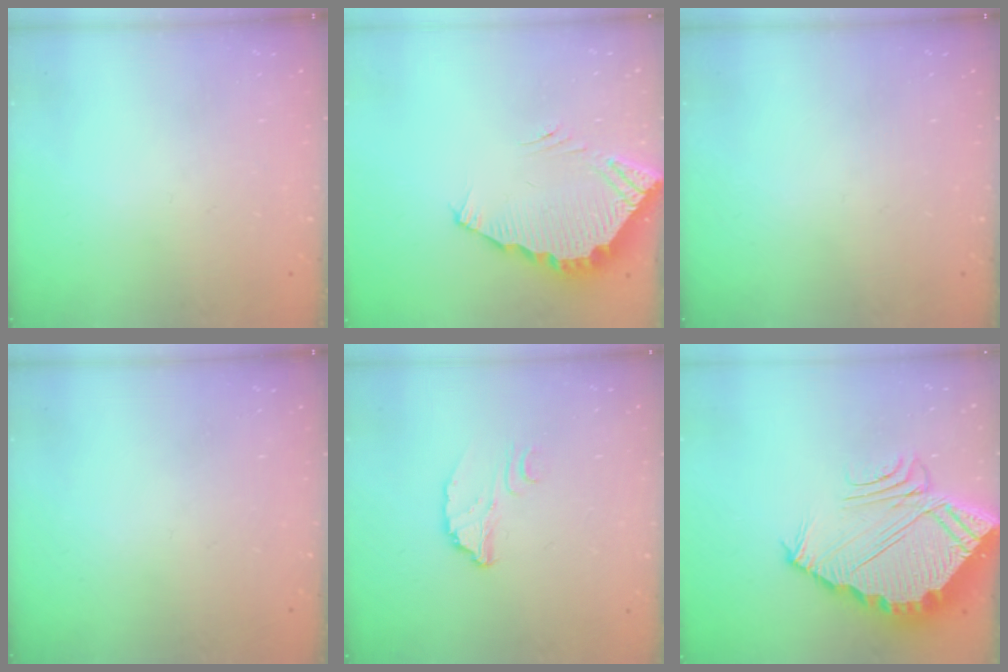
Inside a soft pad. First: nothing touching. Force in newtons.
{"total": 3.6, "press": 3.6, "slide": 0.2}
{"total": 0.0}
{"total": 0.0}
{"total": 3.2, "press": 3.2, "slide": 0.2}
{"total": 9.4, "press": 9.4, "slide": 0.7}